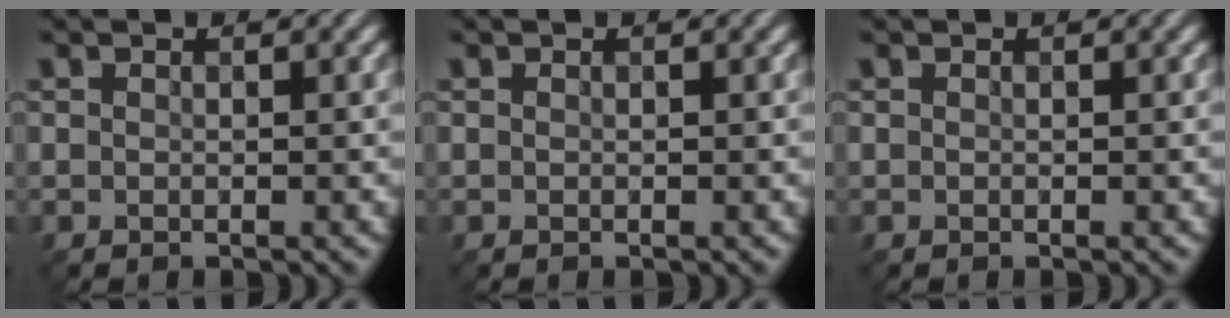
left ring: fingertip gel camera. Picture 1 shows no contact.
{"total": 0.0}
{"total": 0.0}